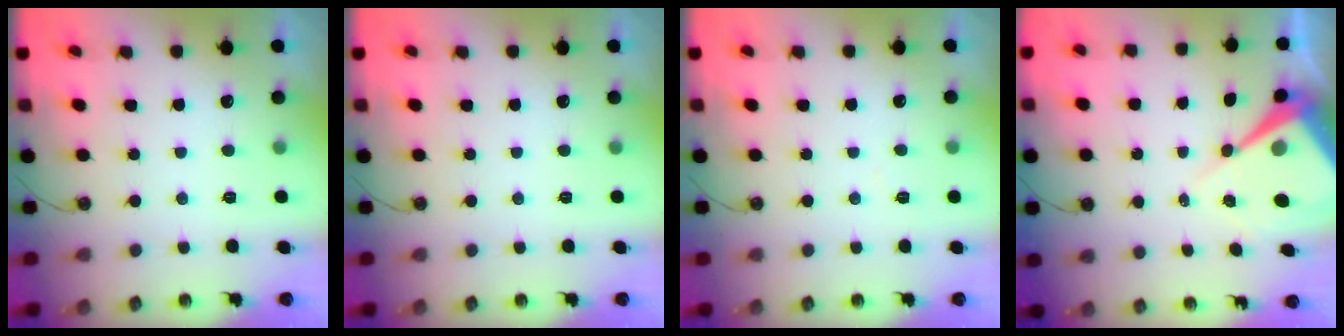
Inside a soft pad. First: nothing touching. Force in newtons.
{"total": 0.0}
{"total": 3.9, "press": 3.8, "slide": 0.6}
{"total": 10.5, "press": 10.5, "slide": 0.8}